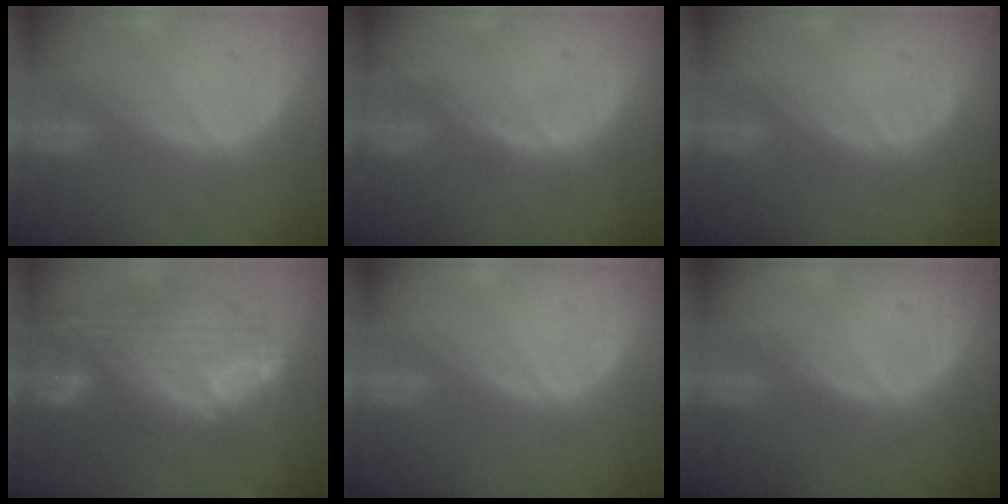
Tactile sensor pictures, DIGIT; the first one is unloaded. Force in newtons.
{"total": 0.7, "press": 0.6, "slide": 0.3}
{"total": 0.0}
{"total": 12.1, "press": 10.2, "slide": 6.4}
{"total": 0.0}
{"total": 0.0}